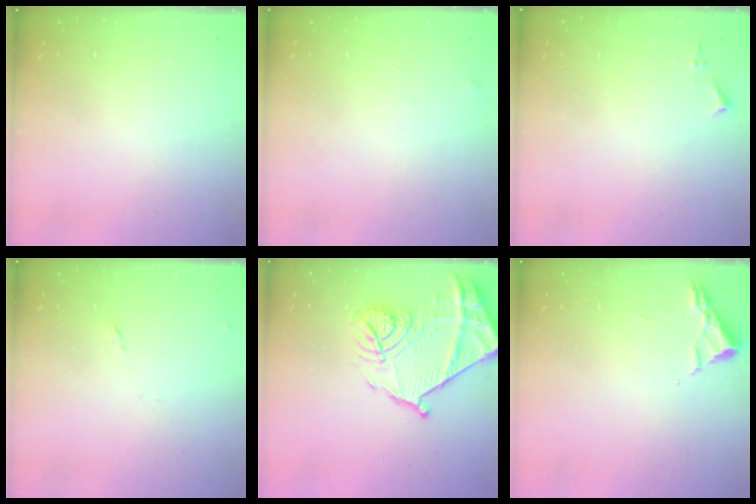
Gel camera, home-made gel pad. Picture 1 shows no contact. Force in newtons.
{"total": 2.5, "press": 2.4, "slide": 0.4}
{"total": 4.4, "press": 4.4, "slide": 0.6}
{"total": 7.2, "press": 7.1, "slide": 0.6}
{"total": 18.1, "press": 18.0, "slide": 1.6}
{"total": 3.0, "press": 2.9, "slide": 0.4}